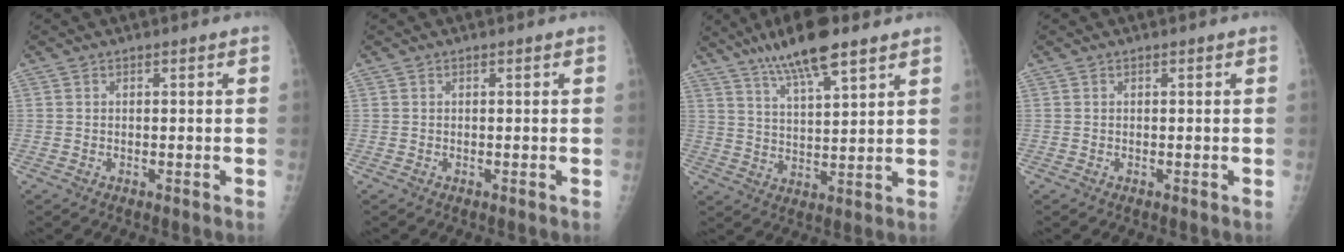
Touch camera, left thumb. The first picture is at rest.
{"total": 0.0}
{"total": 12.3, "force": [8.3, 2.9, 8.6], "torque": [-0.140, -0.030, 0.146]}
{"total": 0.0}